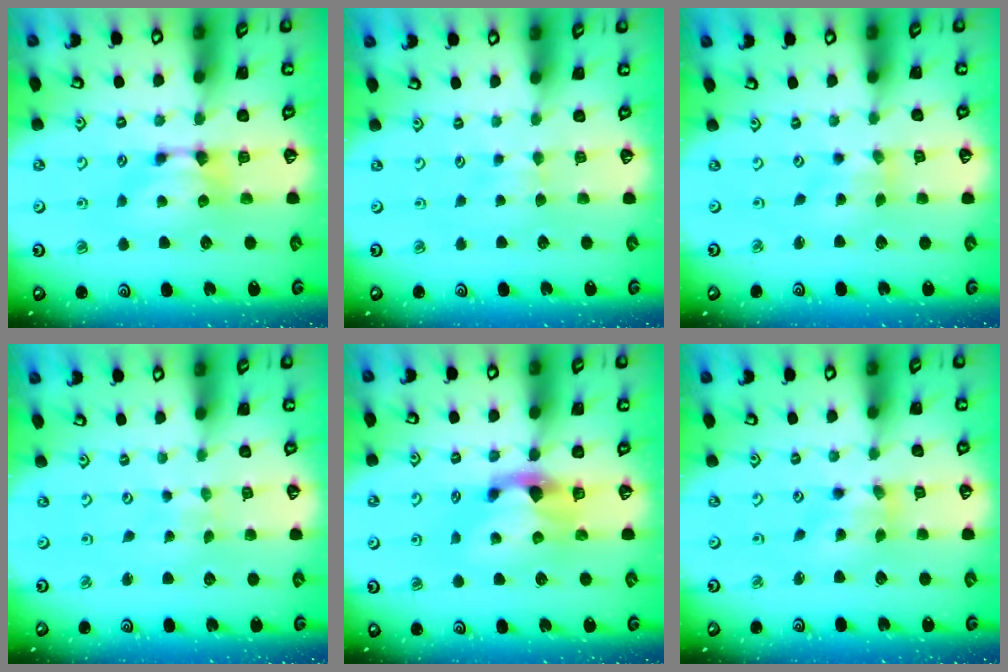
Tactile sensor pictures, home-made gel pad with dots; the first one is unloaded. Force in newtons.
{"total": 2.6, "press": 2.5, "slide": 0.2}
{"total": 1.9, "press": 1.6, "slide": 0.9}
{"total": 5.4, "press": 5.4, "slide": 0.3}
{"total": 2.2, "press": 1.9, "slide": 1.2}
{"total": 1.8, "press": 1.3, "slide": 1.3}